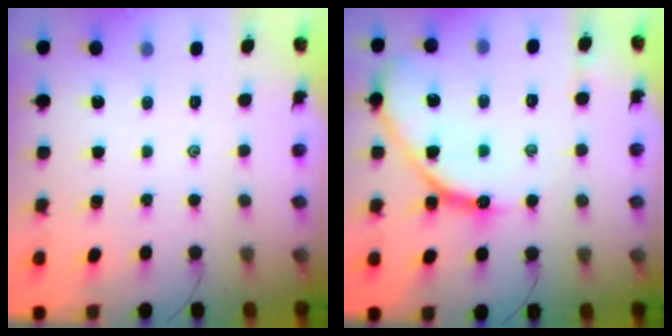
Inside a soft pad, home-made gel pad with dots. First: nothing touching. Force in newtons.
{"total": 15.5, "press": 15.4, "slide": 1.6}